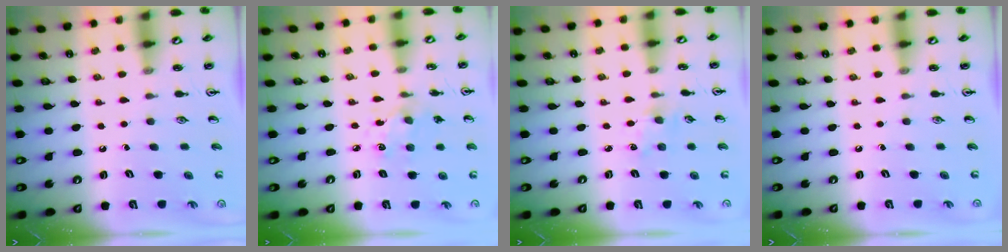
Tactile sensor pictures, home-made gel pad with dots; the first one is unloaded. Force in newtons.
{"total": 2.6, "press": 2.4, "slide": 0.9}
{"total": 2.0, "press": 2.0, "slide": 0.4}
{"total": 0.0}